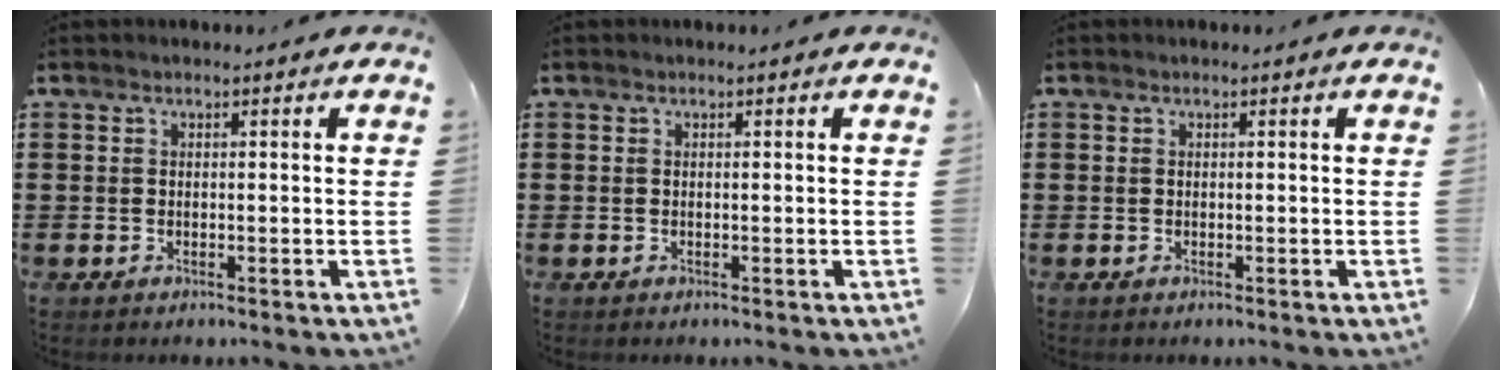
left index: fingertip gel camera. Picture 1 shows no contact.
{"total": 0.0}
{"total": 0.0}